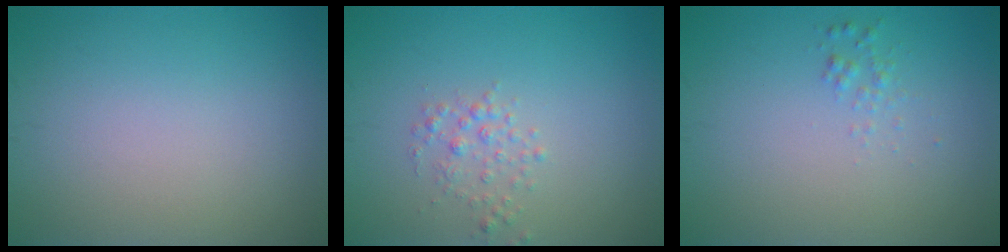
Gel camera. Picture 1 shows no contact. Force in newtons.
{"total": 1.5, "press": 1.5, "slide": 0.0}
{"total": 0.8, "press": 0.8, "slide": 0.0}